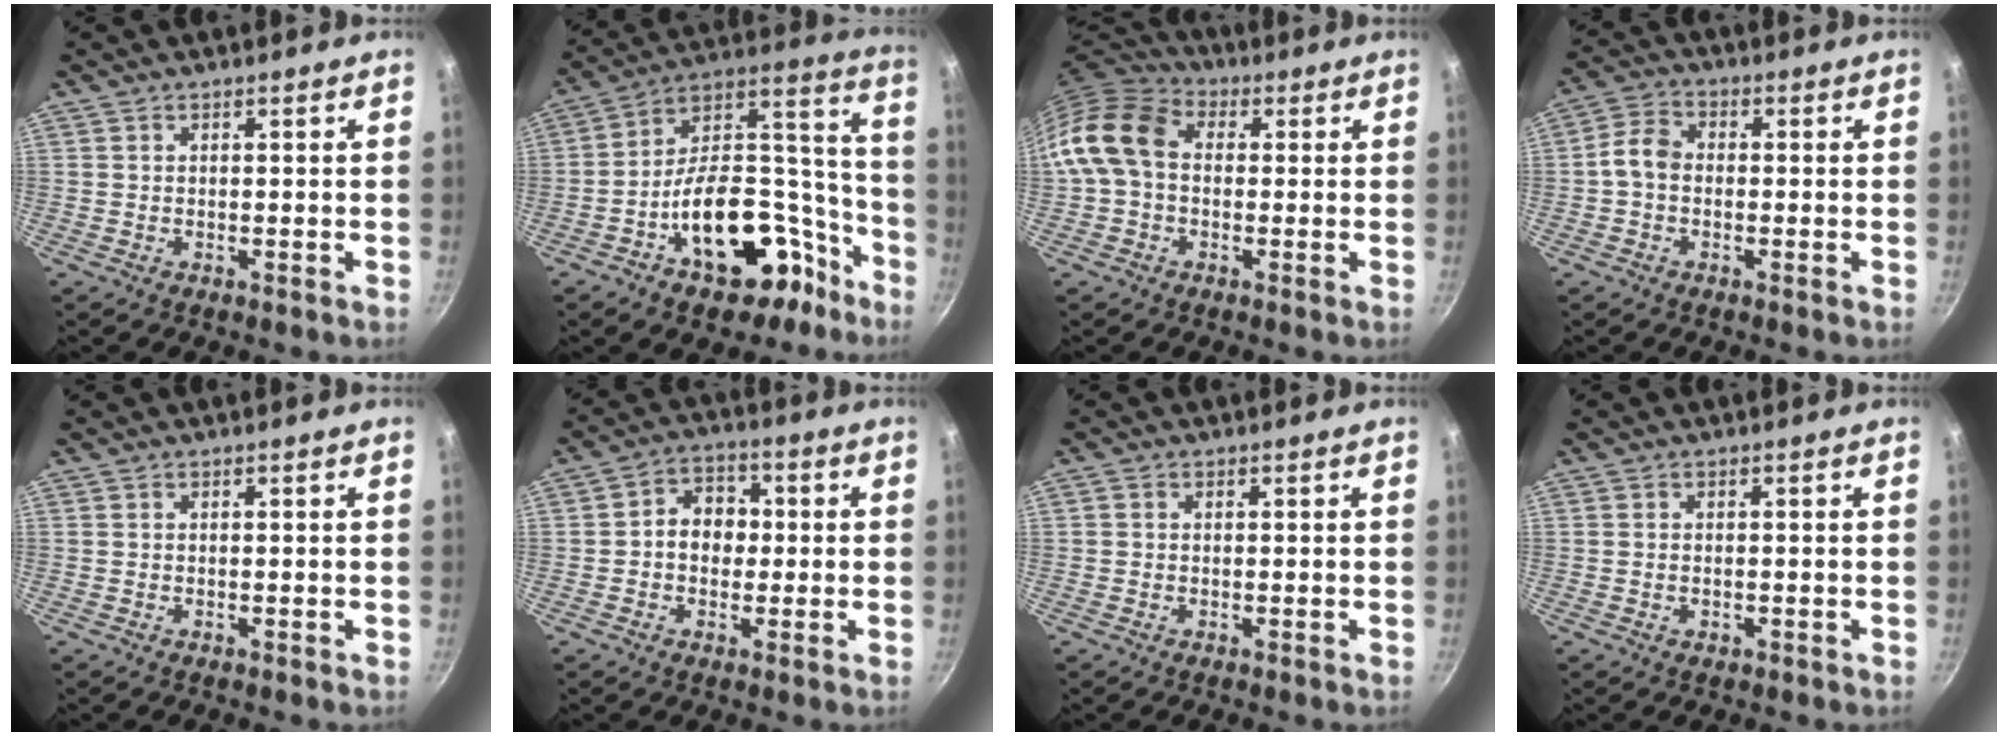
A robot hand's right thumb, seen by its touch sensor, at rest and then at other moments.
{"total": 24.1, "force": [-12.3, 13.8, 15.5], "torque": [-0.174, 0.116, -0.179]}
{"total": 11.6, "force": [0.5, 8.6, 7.8], "torque": [-0.129, 0.029, -0.013]}
{"total": 5.0, "force": [-0.7, 3.8, 3.2], "torque": [-0.058, 0.022, -0.028]}
{"total": 0.0}
{"total": 7.2, "force": [-0.1, 5.8, 4.2], "torque": [-0.028, 0.017, -0.011]}
{"total": 0.6, "force": [0.0, 0.5, 0.2], "torque": [-0.001, 0.002, -0.002]}
{"total": 0.9, "force": [-0.2, 0.6, 0.6], "torque": [-0.009, 0.002, -0.004]}